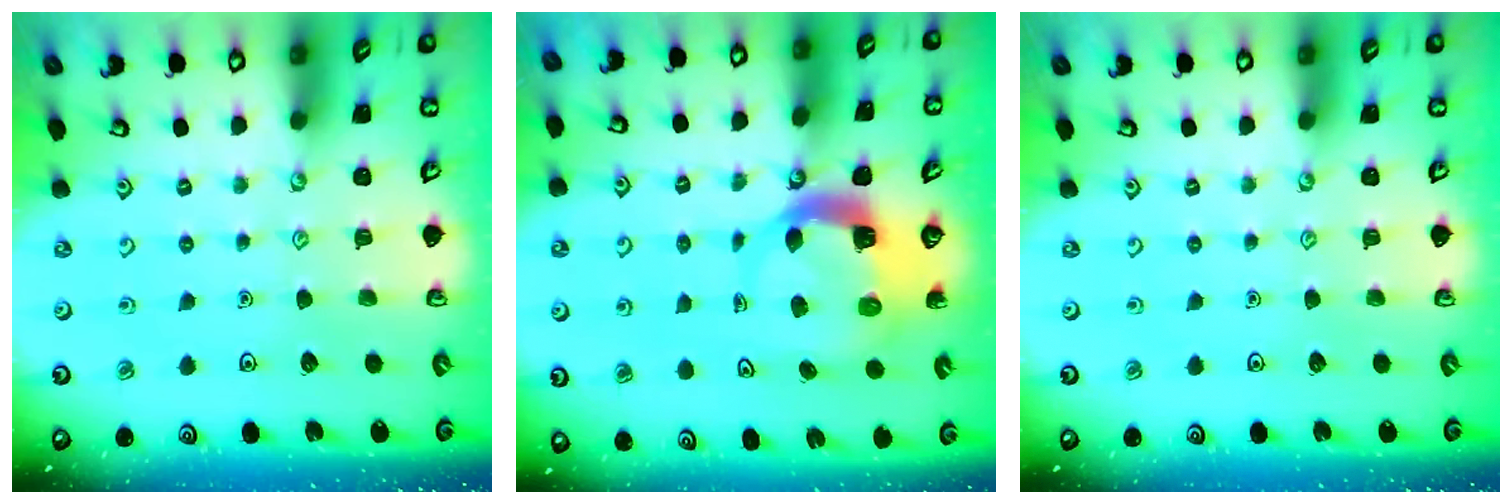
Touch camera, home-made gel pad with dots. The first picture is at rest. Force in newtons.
{"total": 5.8, "press": 5.8, "slide": 0.6}
{"total": 0.0}